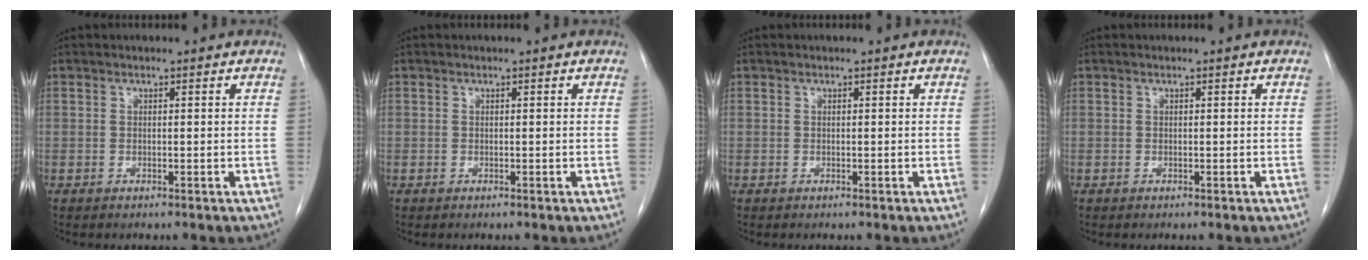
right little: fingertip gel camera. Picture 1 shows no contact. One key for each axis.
{"total": 0.0}
{"total": 0.0}
{"total": 0.0}